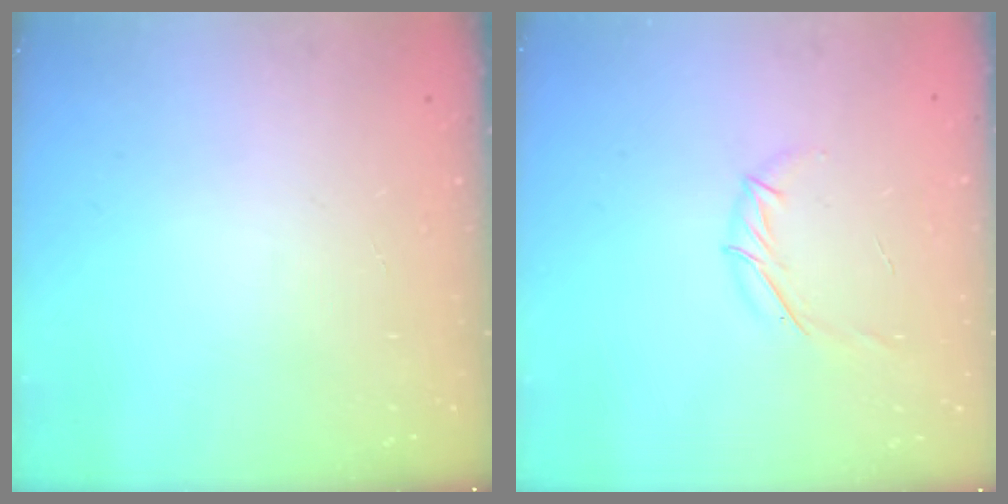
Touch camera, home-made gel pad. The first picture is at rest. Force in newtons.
{"total": 4.2, "press": 4.1, "slide": 0.9}